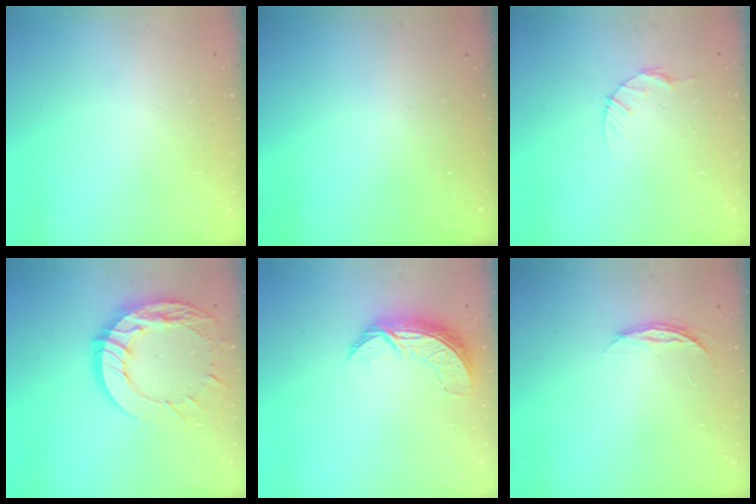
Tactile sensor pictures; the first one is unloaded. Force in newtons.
{"total": 0.0}
{"total": 3.9, "press": 3.8, "slide": 0.5}
{"total": 15.9, "press": 15.8, "slide": 1.5}
{"total": 7.8, "press": 7.8, "slide": 0.5}
{"total": 4.2, "press": 4.1, "slide": 0.5}